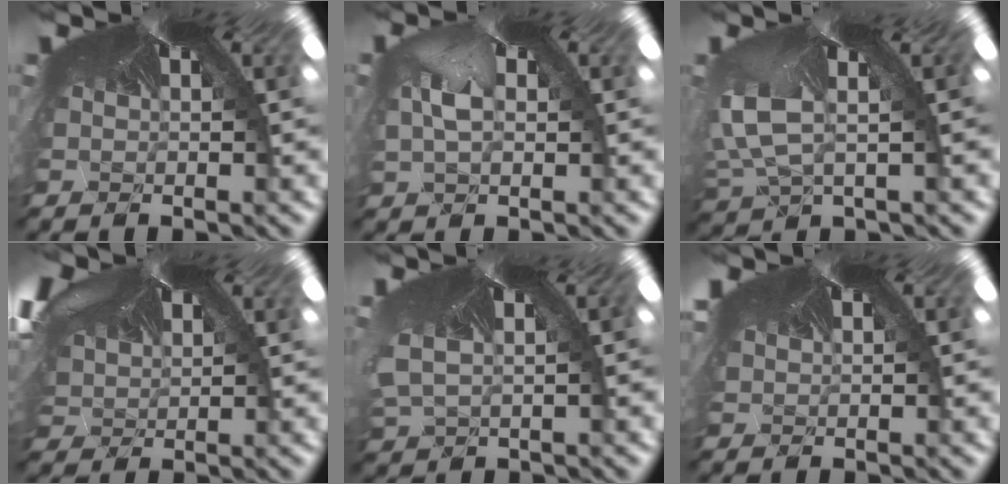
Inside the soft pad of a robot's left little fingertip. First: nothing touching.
{"total": 3.0, "force": [-1.6, 2.2, 1.2], "torque": [-0.051, -0.011, 0.011]}
{"total": 4.4, "force": [-4.2, 1.0, -0.7], "torque": [-0.047, -0.068, -0.022]}
{"total": 2.6, "force": [1.7, 1.5, 1.3], "torque": [-0.048, 0.003, 0.043]}
{"total": 1.8, "force": [-1.6, 0.6, -0.5], "torque": [-0.019, -0.032, 0.008]}
{"total": 1.4, "force": [0.5, 1.0, 0.9], "torque": [-0.033, 0.007, 0.014]}